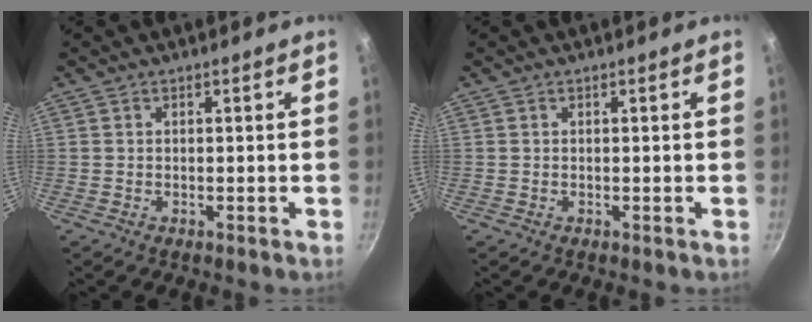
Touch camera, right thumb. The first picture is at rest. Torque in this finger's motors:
{"motor_torque": [0.00, 0.00, -0.02, -0.02, 0.00]}